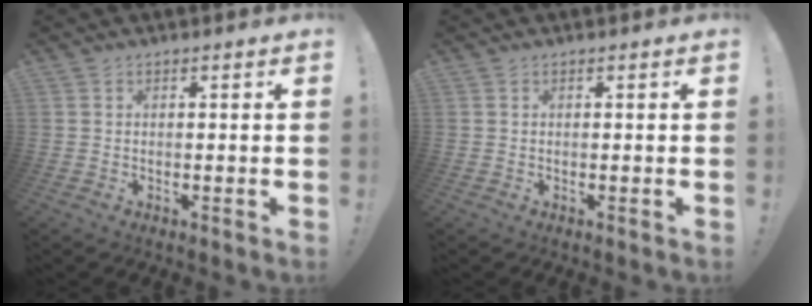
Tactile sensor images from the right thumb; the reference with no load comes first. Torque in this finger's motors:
{"motor_torque": [0.00, 0.00, 0.00, 0.00, 0.00]}